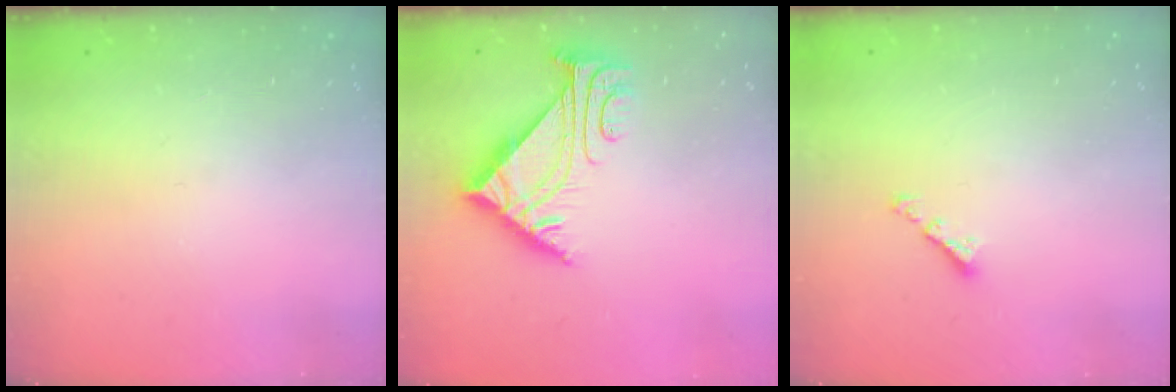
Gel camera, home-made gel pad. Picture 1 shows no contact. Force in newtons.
{"total": 6.6, "press": 6.6, "slide": 0.9}
{"total": 2.3, "press": 2.3, "slide": 0.4}